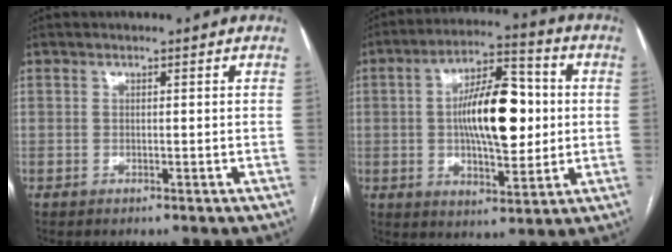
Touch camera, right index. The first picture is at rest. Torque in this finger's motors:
{"motor_torque": [2.14, 0.00, 1.05, 0.21]}